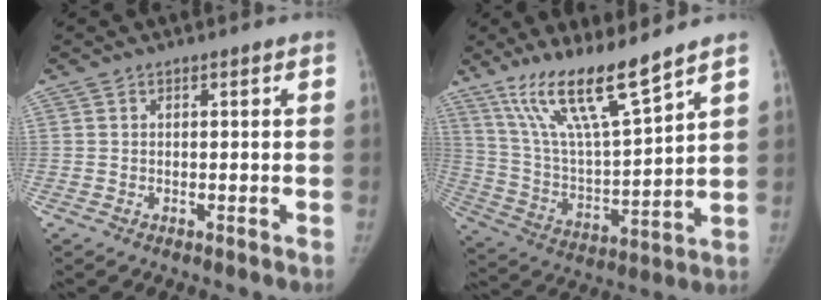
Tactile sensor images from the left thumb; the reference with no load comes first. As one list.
[{"total": 16.2, "force": [12.0, 2.1, 10.8], "torque": [-0.185, -0.065, 0.235]}]